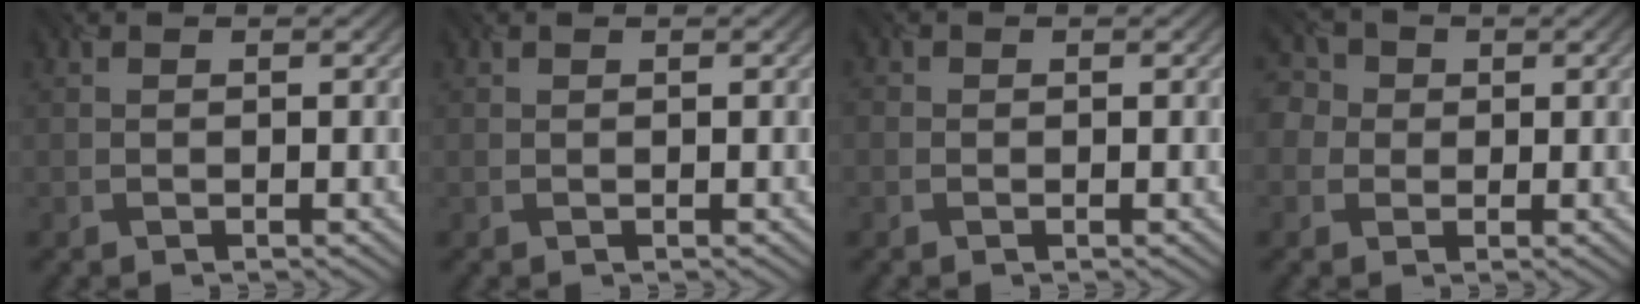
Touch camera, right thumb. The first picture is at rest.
{"total": 0.0}
{"total": 0.6, "force": [-0.4, 0.2, -0.4], "torque": [0.006, -0.005, -0.002]}
{"total": 3.9, "force": [0.3, 3.9, 0.2], "torque": [-0.020, 0.012, -0.020]}